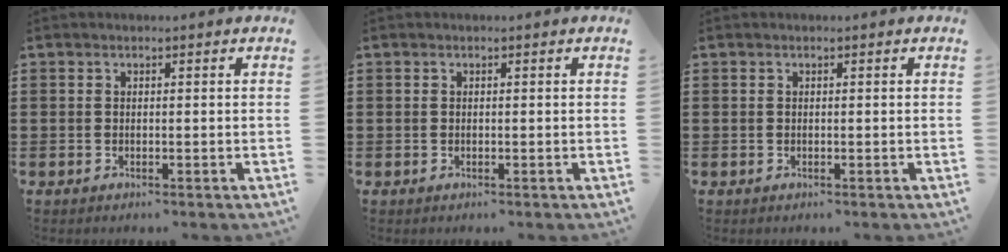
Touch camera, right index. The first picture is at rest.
{"total": 0.0}
{"total": 0.0}